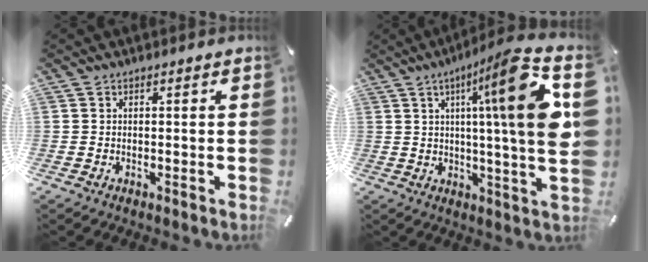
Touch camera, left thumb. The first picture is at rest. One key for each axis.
{"total": 19.5, "fx": 5.8, "fy": 0.4, "fz": 18.6, "tx": -0.279, "ty": -0.040, "tz": 0.061}